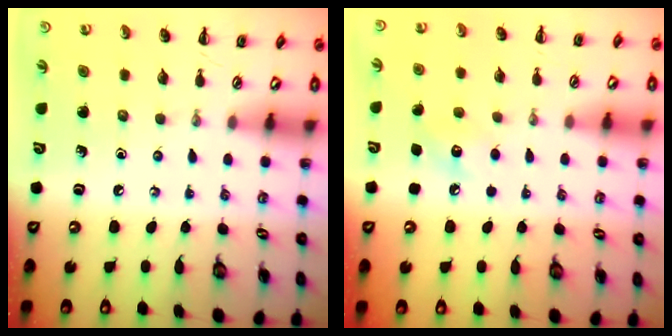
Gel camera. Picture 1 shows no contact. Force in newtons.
{"total": 6.9, "press": 6.7, "slide": 1.7}